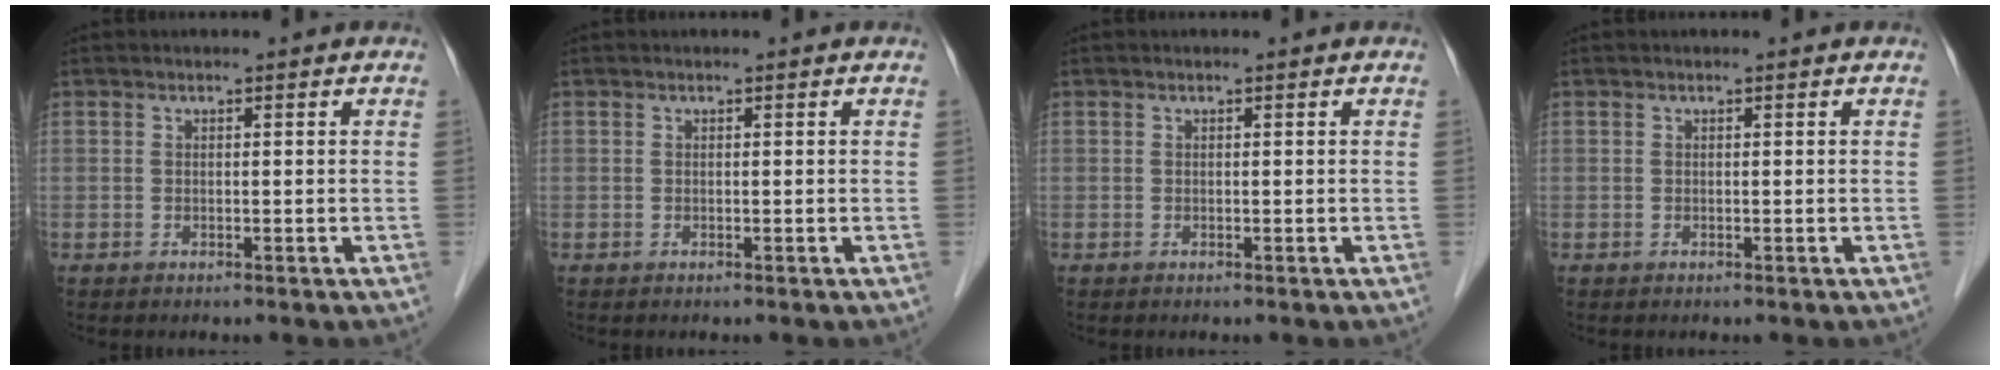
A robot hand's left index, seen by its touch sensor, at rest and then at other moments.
{"total": 0.0}
{"total": 0.0}
{"total": 0.0}